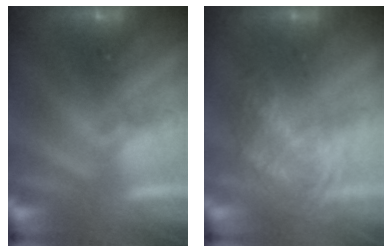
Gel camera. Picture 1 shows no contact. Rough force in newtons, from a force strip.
{"total": 3.9}